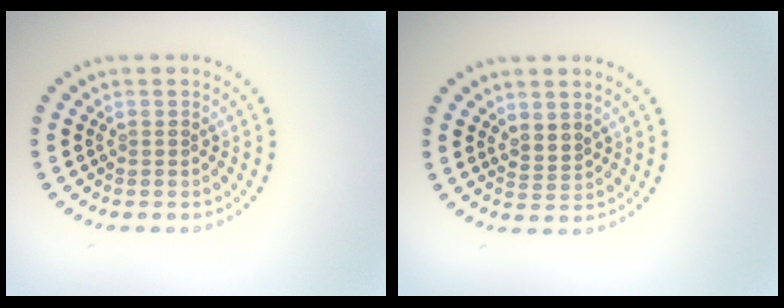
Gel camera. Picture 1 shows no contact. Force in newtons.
{"total": 1.6, "press": 1.3, "slide": 1.0}